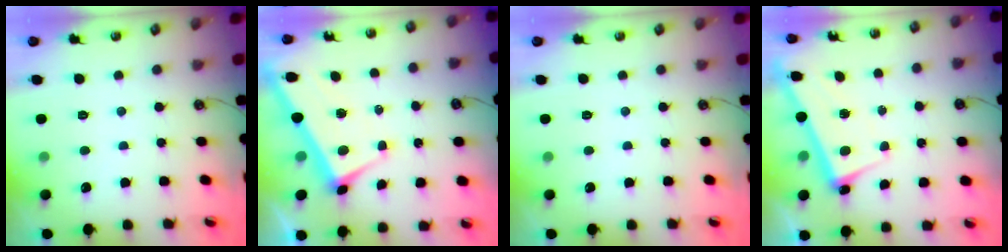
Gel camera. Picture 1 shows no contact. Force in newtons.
{"total": 2.9, "press": 2.8, "slide": 0.9}
{"total": 0.0}
{"total": 2.8, "press": 2.7, "slide": 0.4}